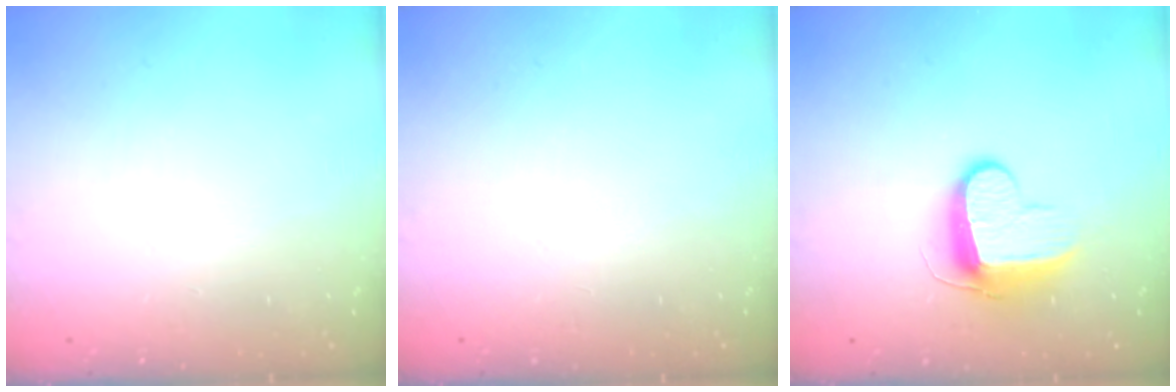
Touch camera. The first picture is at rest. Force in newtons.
{"total": 0.0}
{"total": 9.7, "press": 9.7, "slide": 0.9}